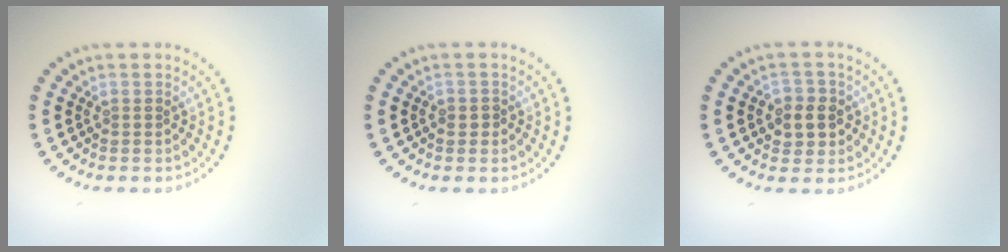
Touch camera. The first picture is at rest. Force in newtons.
{"total": 0.6, "press": 0.5, "slide": 0.3}
{"total": 2.8, "press": 2.7, "slide": 0.8}